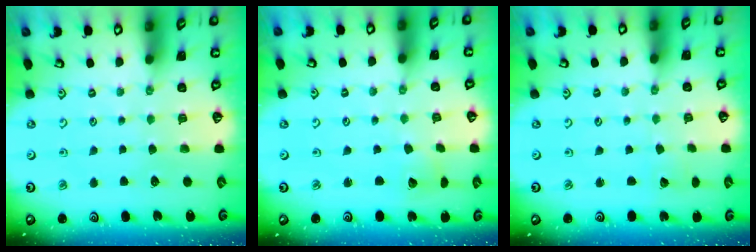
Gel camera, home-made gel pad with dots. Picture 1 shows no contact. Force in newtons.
{"total": 2.5, "press": 2.5, "slide": 0.3}
{"total": 1.2, "press": 1.2, "slide": 0.1}